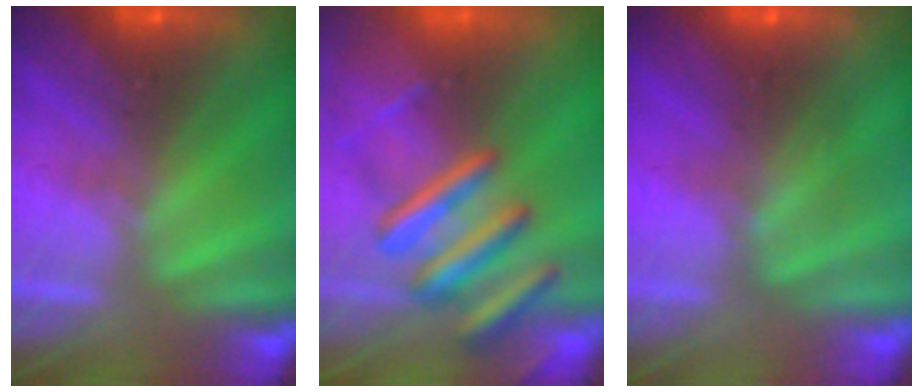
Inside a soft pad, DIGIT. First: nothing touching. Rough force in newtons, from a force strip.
{"total": 8.3}
{"total": 2.6}